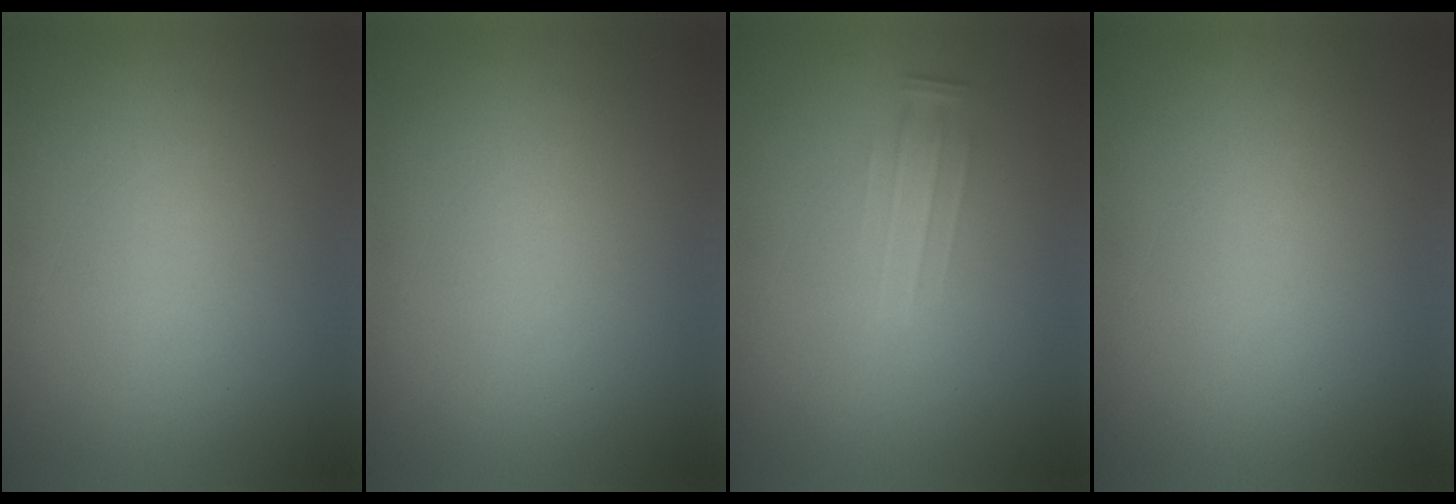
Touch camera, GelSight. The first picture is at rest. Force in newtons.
{"total": 0.0}
{"total": 1.2}
{"total": 0.0}